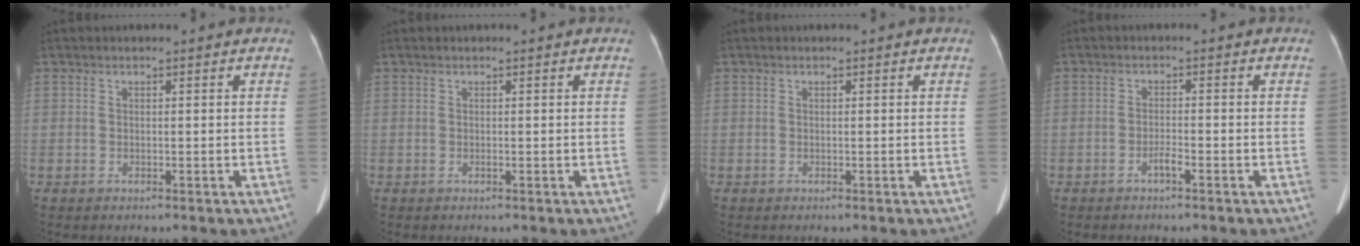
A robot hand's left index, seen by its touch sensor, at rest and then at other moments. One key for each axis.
{"total": 0.0}
{"total": 0.0}
{"total": 1.5, "fx": -1.1, "fy": 0.0, "fz": 1.0, "tx": -0.021, "ty": 0.001, "tz": -0.022}